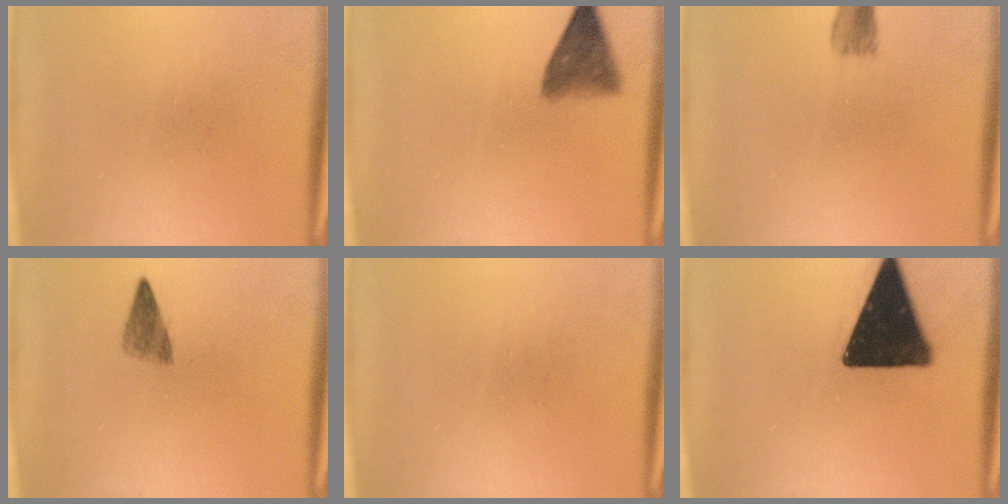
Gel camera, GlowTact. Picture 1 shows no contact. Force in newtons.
{"total": 5.2}
{"total": 2.5}
{"total": 2.8}
{"total": 0.0}
{"total": 18.3}